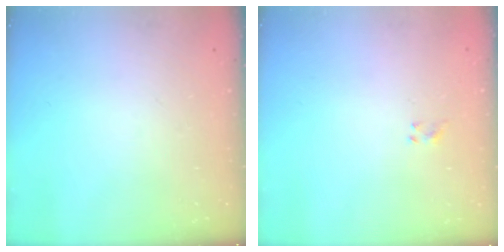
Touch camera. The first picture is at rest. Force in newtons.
{"total": 2.9, "press": 2.7, "slide": 1.1}